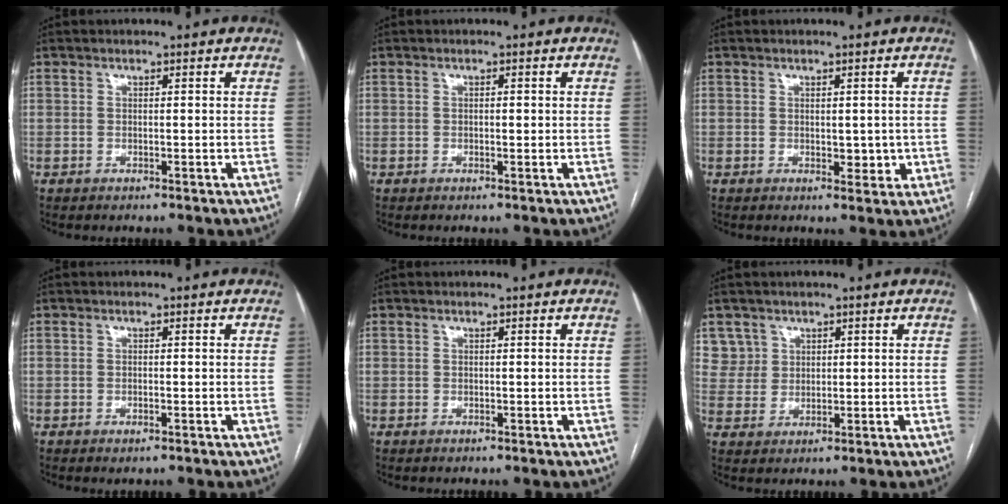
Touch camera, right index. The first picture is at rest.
{"total": 0.7, "force": [0.0, 0.2, 0.7], "torque": [-0.010, 0.001, 0.000]}
{"total": 3.1, "force": [-0.1, 1.9, 2.4], "torque": [-0.027, 0.000, 0.007]}
{"total": 0.9, "force": [-0.5, 0.2, 0.7], "torque": [-0.010, -0.002, -0.006]}
{"total": 0.0}
{"total": 4.1, "force": [2.3, 3.3, -0.6], "torque": [0.025, 0.004, 0.045]}